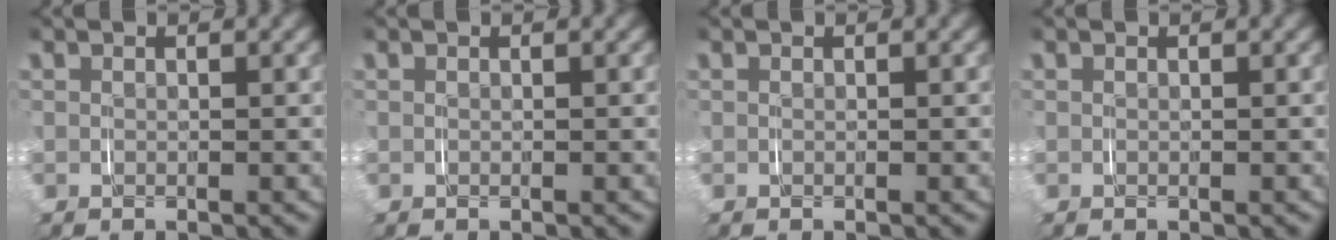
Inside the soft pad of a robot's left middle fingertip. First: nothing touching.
{"total": 0.0}
{"total": 0.0}
{"total": 0.0}